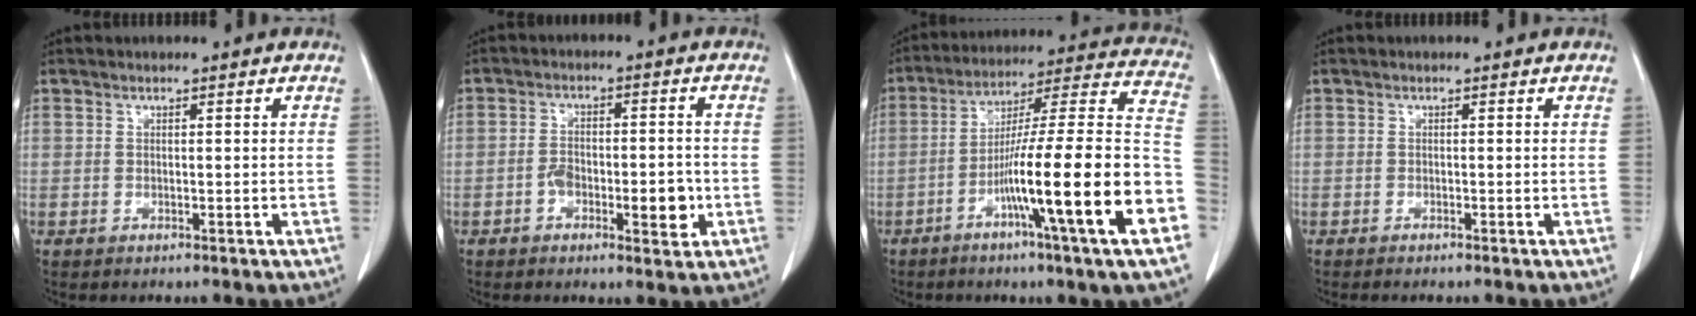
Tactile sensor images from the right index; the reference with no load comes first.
{"total": 7.0, "force": [-2.2, 2.9, 5.9], "torque": [-0.086, 0.008, -0.030]}
{"total": 22.7, "force": [-8.1, -0.5, 21.1], "torque": [-0.284, -0.005, -0.137]}
{"total": 0.9, "force": [-0.8, -0.1, 0.5], "torque": [-0.010, -0.001, -0.012]}